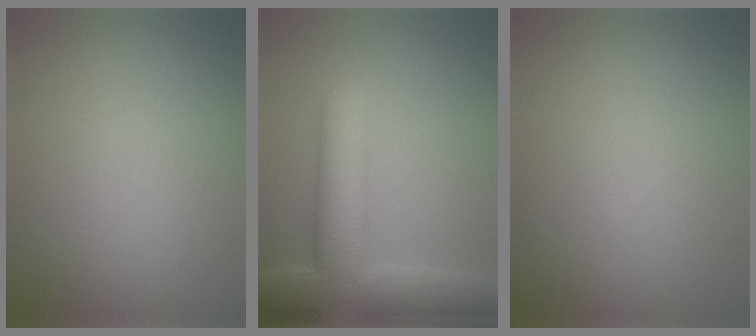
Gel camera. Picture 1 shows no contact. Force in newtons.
{"total": 8.3, "press": 8.3, "slide": 0.7}
{"total": 0.0}